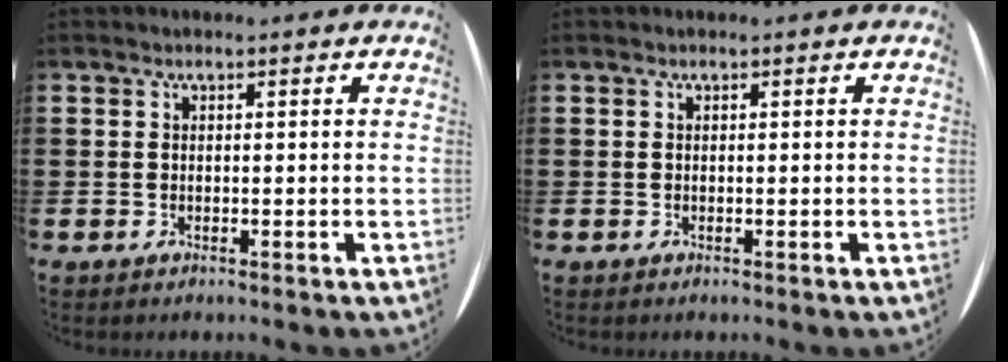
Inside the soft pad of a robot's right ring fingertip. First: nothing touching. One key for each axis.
{"total": 0.0}